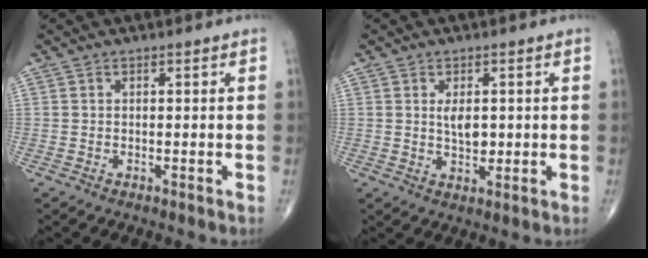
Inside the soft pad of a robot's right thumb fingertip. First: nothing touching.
{"total": 4.1, "force": [0.6, 2.2, 3.3], "torque": [-0.049, -0.007, 0.013]}